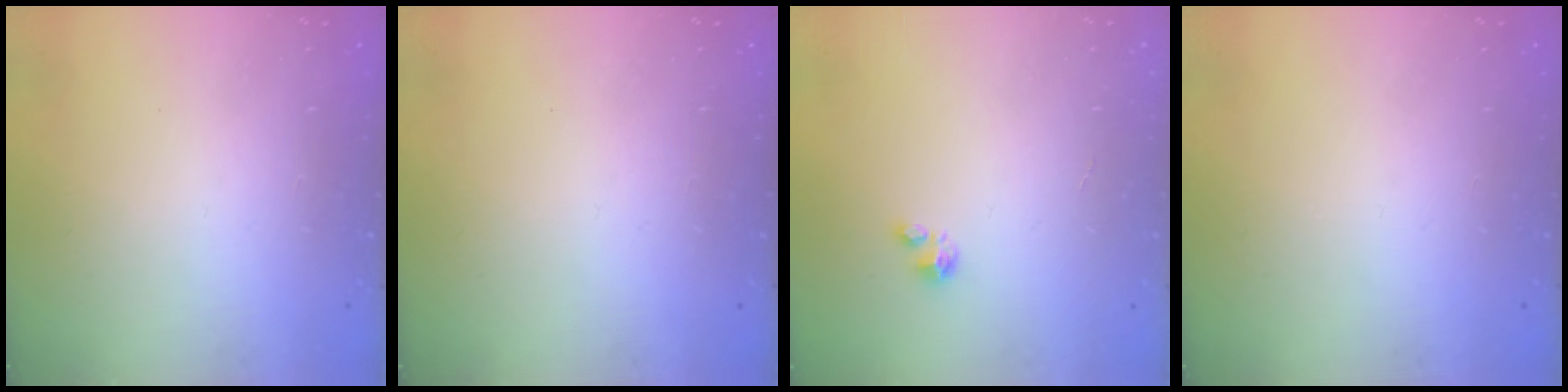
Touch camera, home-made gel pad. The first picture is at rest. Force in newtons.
{"total": 0.0}
{"total": 0.7, "press": 0.7, "slide": 0.2}
{"total": 0.0}